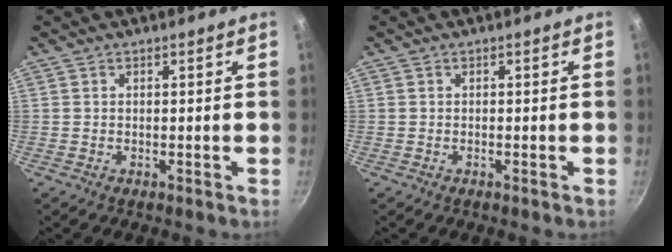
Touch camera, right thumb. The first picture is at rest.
{"total": 0.0}